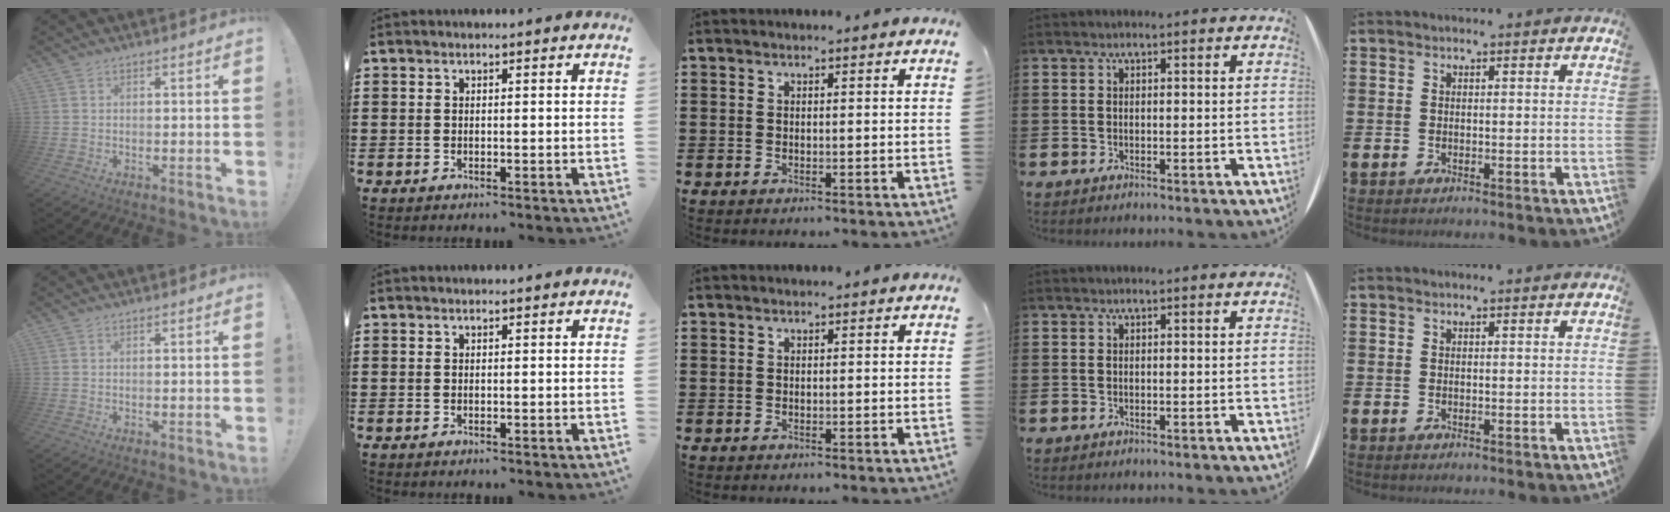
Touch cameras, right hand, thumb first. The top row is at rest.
{}